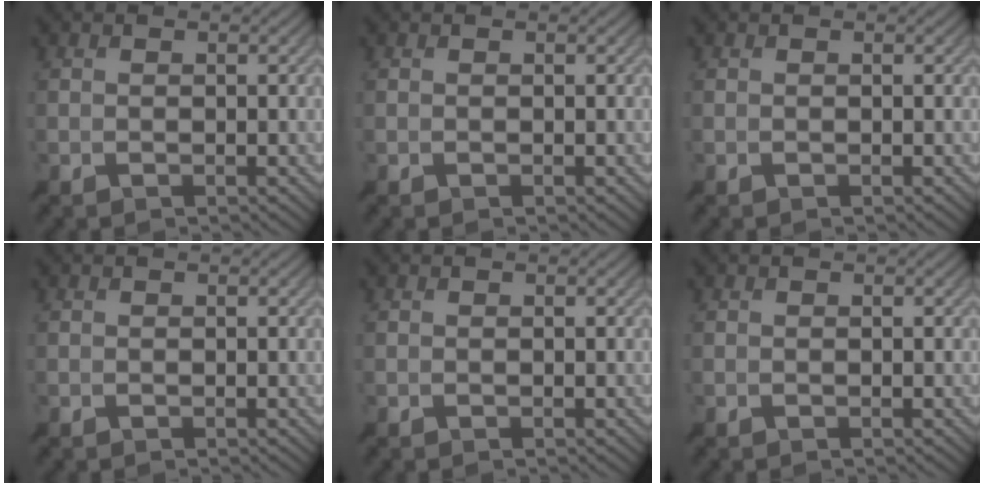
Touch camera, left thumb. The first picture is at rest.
{"total": 0.0}
{"total": 0.0}
{"total": 0.0}
{"total": 0.0}
{"total": 0.0}